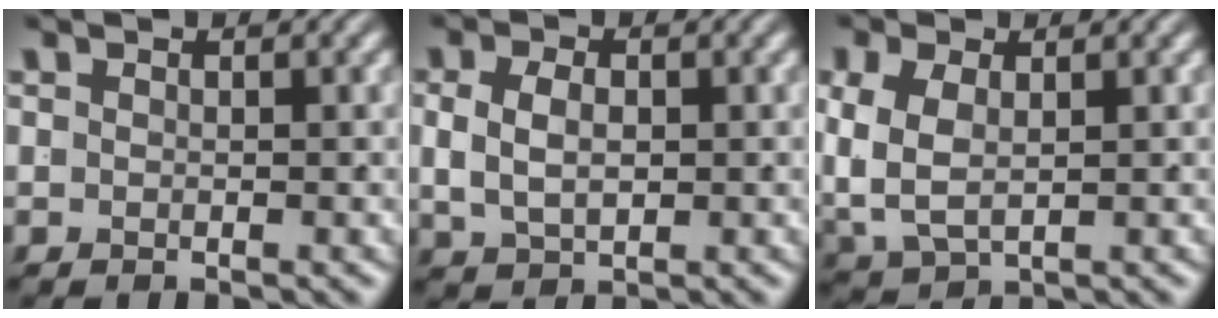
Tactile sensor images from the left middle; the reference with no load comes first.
{"total": 3.5, "force": [0.3, 2.3, 2.5], "torque": [-0.043, -0.002, 0.013]}
{"total": 5.1, "force": [0.2, 3.9, 3.2], "torque": [-0.089, -0.019, 0.020]}